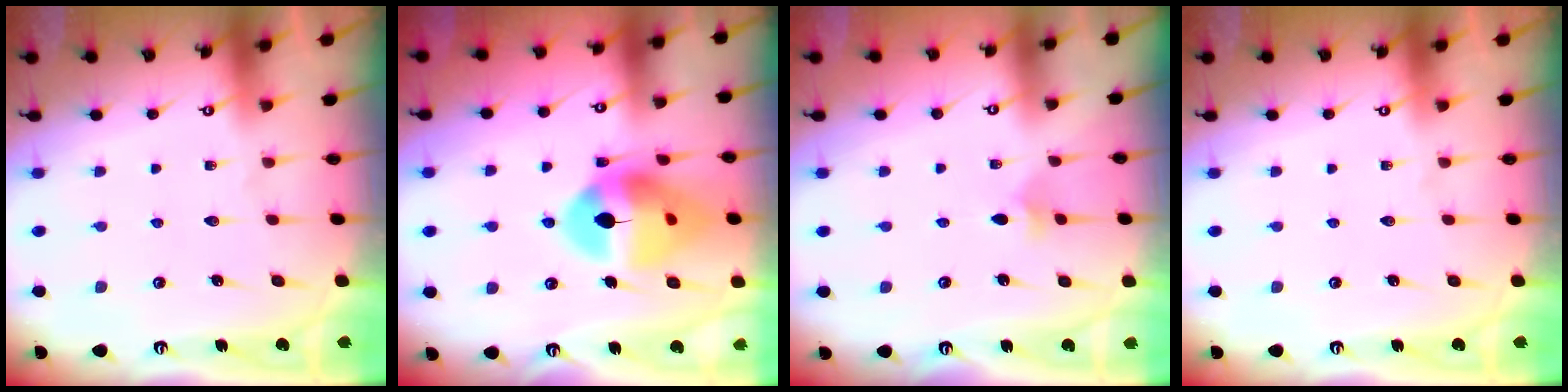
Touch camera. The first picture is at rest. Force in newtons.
{"total": 15.7, "press": 15.6, "slide": 1.8}
{"total": 3.6, "press": 3.5, "slide": 0.8}
{"total": 0.0}